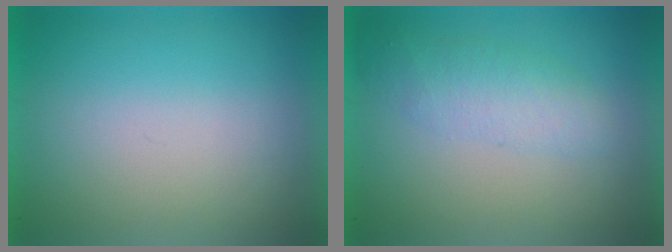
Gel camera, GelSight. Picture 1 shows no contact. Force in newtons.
{"total": 2.2}